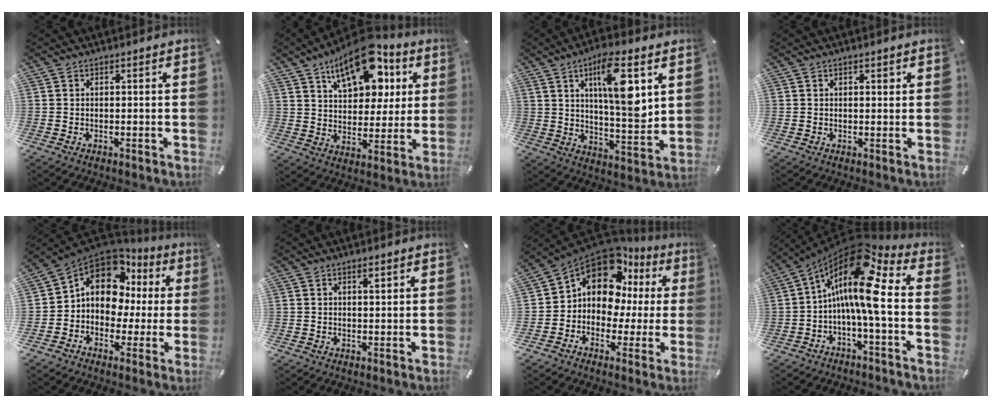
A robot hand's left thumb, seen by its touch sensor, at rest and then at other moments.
{"total": 17.4, "force": [9.7, 9.6, 10.8], "torque": [-0.162, -0.041, 0.168]}
{"total": 15.2, "force": [6.3, 4.9, 12.9], "torque": [-0.210, -0.026, 0.096]}
{"total": 1.0, "force": [0.5, 0.4, 0.8], "torque": [-0.016, 0.004, 0.007]}
{"total": 11.7, "force": [4.3, 9.0, 6.0], "torque": [-0.134, -0.033, 0.078]}
{"total": 1.5, "force": [0.8, 0.5, 1.2], "torque": [-0.017, -0.002, 0.011]}
{"total": 12.5, "force": [6.2, 8.7, 6.5], "torque": [-0.143, -0.056, 0.107]}
{"total": 16.4, "force": [1.3, 4.9, 15.6], "torque": [-0.293, -0.024, 0.006]}